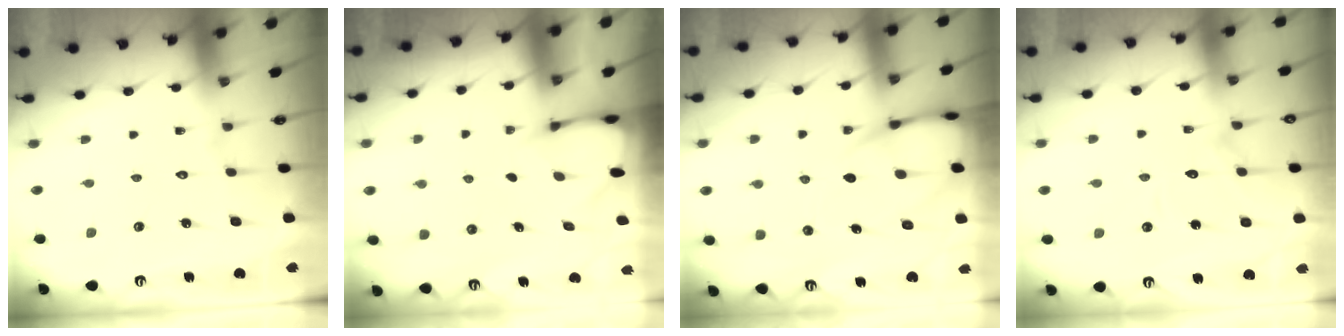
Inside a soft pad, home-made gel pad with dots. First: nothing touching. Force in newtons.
{"total": 2.0, "press": 2.0, "slide": 0.1}
{"total": 9.7, "press": 9.7, "slide": 1.2}
{"total": 7.7, "press": 7.7, "slide": 0.8}